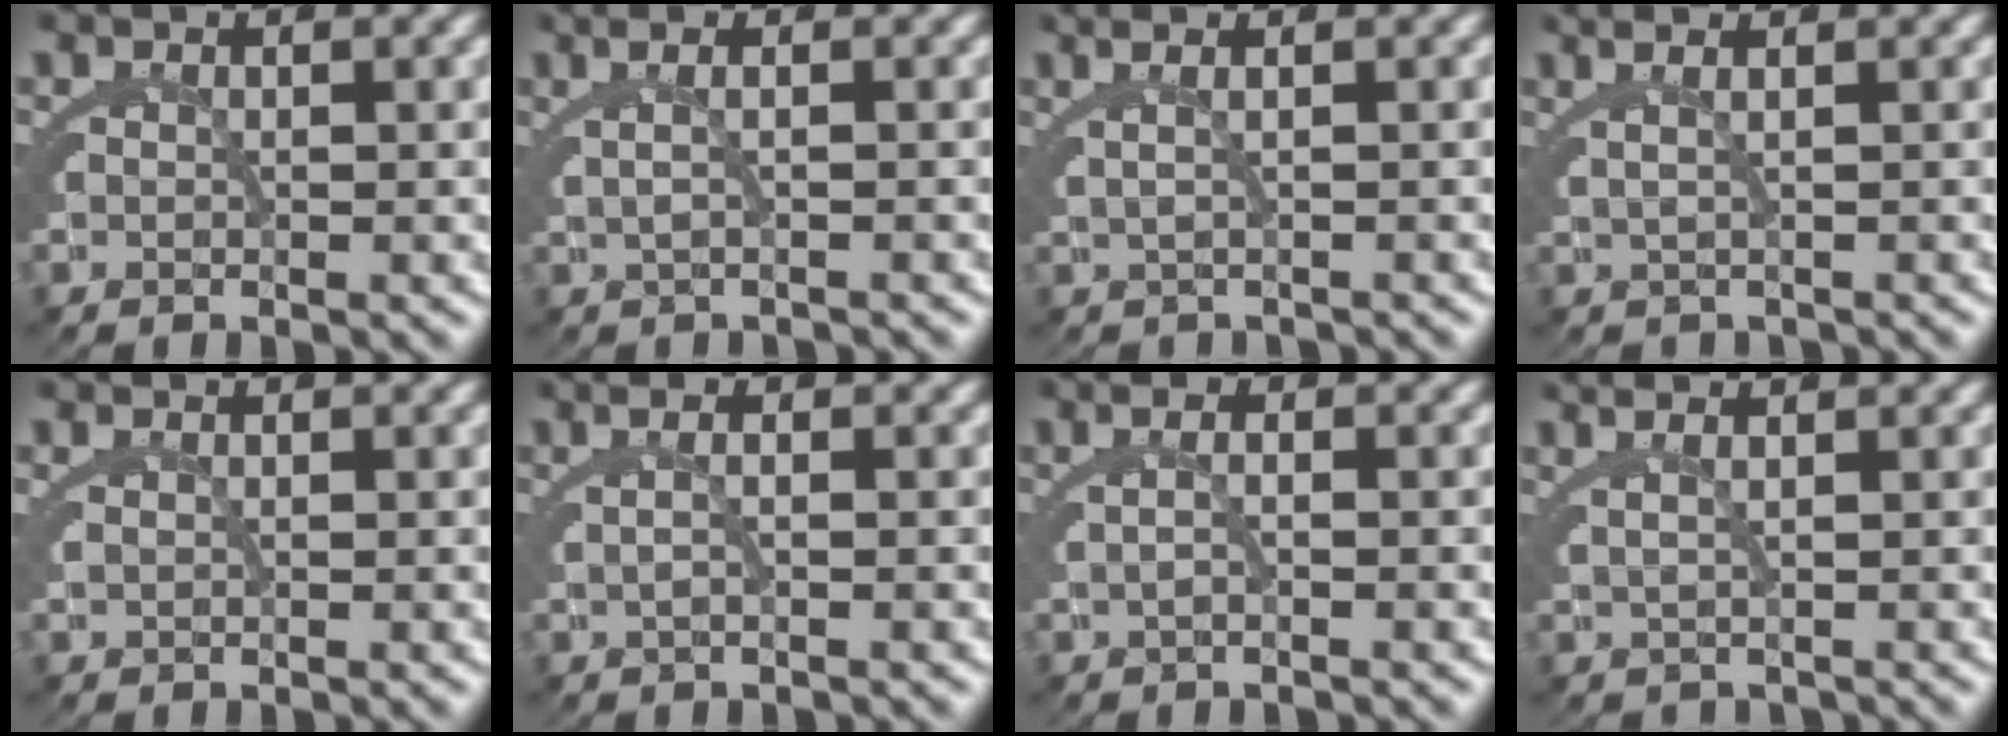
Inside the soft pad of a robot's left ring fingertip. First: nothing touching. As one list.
[{"total": 2.3, "force": [0.4, 0.2, 2.2], "torque": [-0.031, 0.020, 0.002]}, {"total": 2.2, "force": [0.4, 0.5, 2.1], "torque": [-0.029, 0.016, 0.008]}, {"total": 2.6, "force": [1.3, 0.7, 2.2], "torque": [-0.026, 0.019, 0.019]}, {"total": 0.7, "force": [0.2, 0.4, 0.5], "torque": [-0.015, 0.002, 0.006]}, {"total": 1.7, "force": [0.1, -0.1, 1.7], "torque": [-0.025, 0.013, 0.000]}, {"total": 1.5, "force": [-0.2, -0.1, 1.5], "torque": [-0.024, 0.009, -0.005]}, {"total": 2.3, "force": [1.3, 0.7, 1.8], "torque": [-0.023, 0.016, 0.022]}]